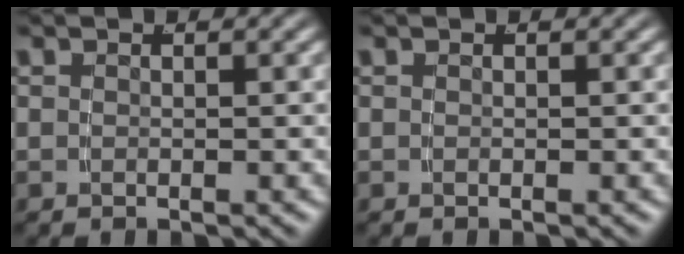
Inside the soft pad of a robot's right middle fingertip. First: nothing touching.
{"total": 0.0}